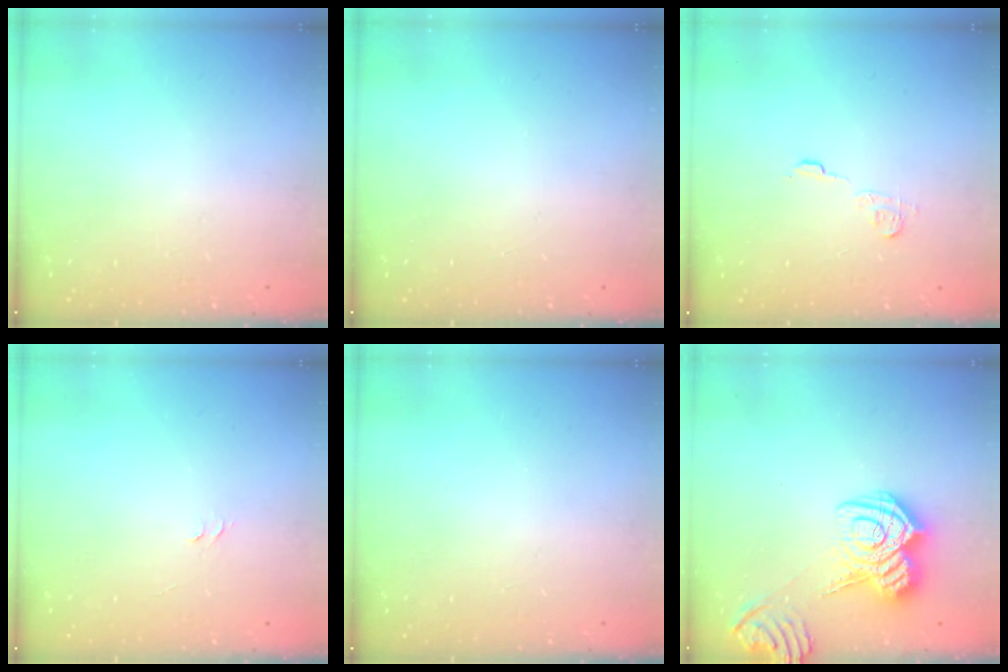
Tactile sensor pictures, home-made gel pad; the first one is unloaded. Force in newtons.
{"total": 0.0}
{"total": 6.5, "press": 6.5, "slide": 0.5}
{"total": 3.8, "press": 3.8, "slide": 0.3}
{"total": 0.0}
{"total": 15.0, "press": 15.0, "slide": 0.8}